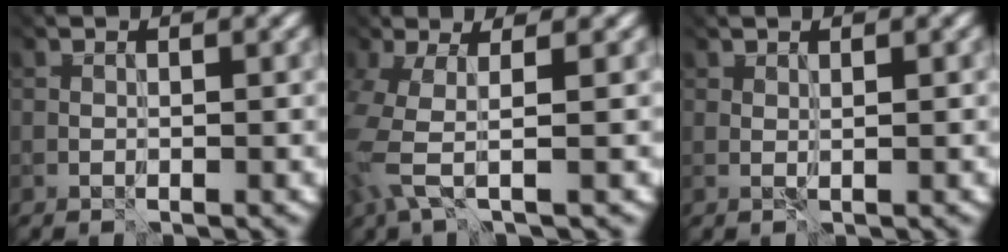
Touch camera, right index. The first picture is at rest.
{"total": 4.4, "force": [-2.3, 1.1, 3.6], "torque": [-0.107, -0.007, -0.040]}
{"total": 1.5, "force": [1.3, 0.4, 0.4], "torque": [-0.006, -0.001, 0.021]}